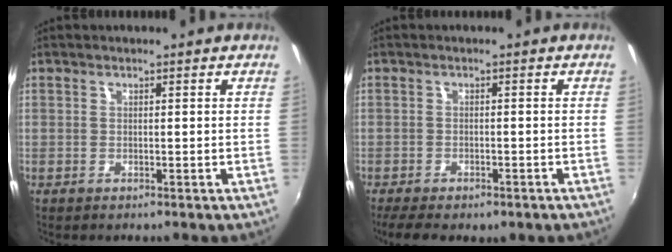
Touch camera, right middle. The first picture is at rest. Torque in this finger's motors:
{"motor_torque": [1.11, -1.03, 0.17, 0.09]}